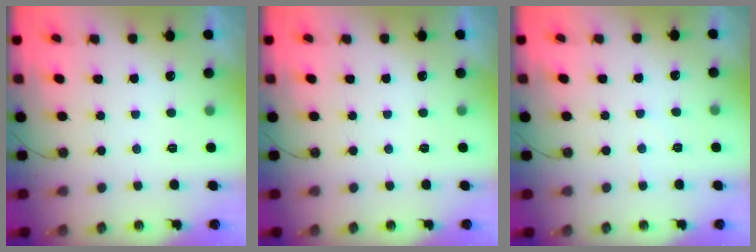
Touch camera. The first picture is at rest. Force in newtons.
{"total": 0.0}
{"total": 3.4, "press": 3.4, "slide": 0.6}